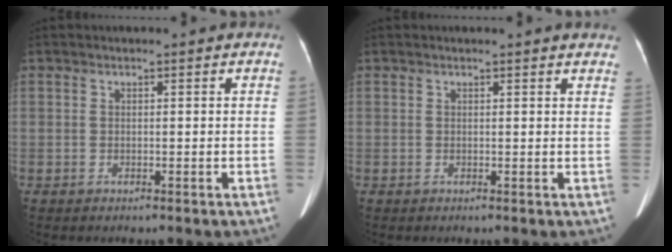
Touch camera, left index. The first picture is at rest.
{"total": 4.7, "force": [4.5, 0.3, 1.3], "torque": [-0.012, -0.004, 0.026]}